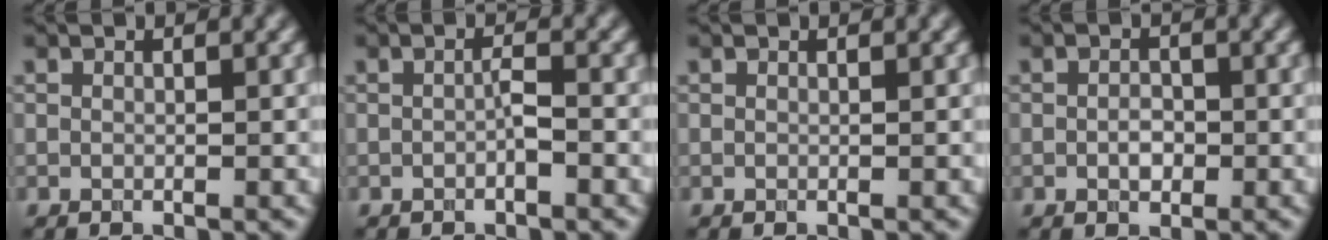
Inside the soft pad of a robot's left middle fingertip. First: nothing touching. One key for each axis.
{"total": 1.2, "fx": -0.5, "fy": 0.1, "fz": 1.1, "tx": -0.019, "ty": 0.005, "tz": -0.008}
{"total": 0.0}
{"total": 1.7, "fx": -0.4, "fy": 1.1, "fz": 1.3, "tx": -0.023, "ty": 0.001, "tz": -0.008}